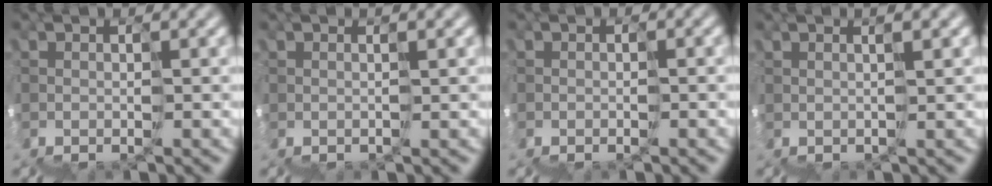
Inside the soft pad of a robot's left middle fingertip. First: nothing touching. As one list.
[{"total": 1.3, "force": [0.7, 0.3, 1.0], "torque": [-0.008, 0.017, 0.010]}, {"total": 1.6, "force": [-0.9, 1.0, 0.9], "torque": [-0.023, -0.008, -0.003]}, {"total": 2.5, "force": [1.5, 0.7, 1.9], "torque": [-0.010, 0.034, 0.021]}]